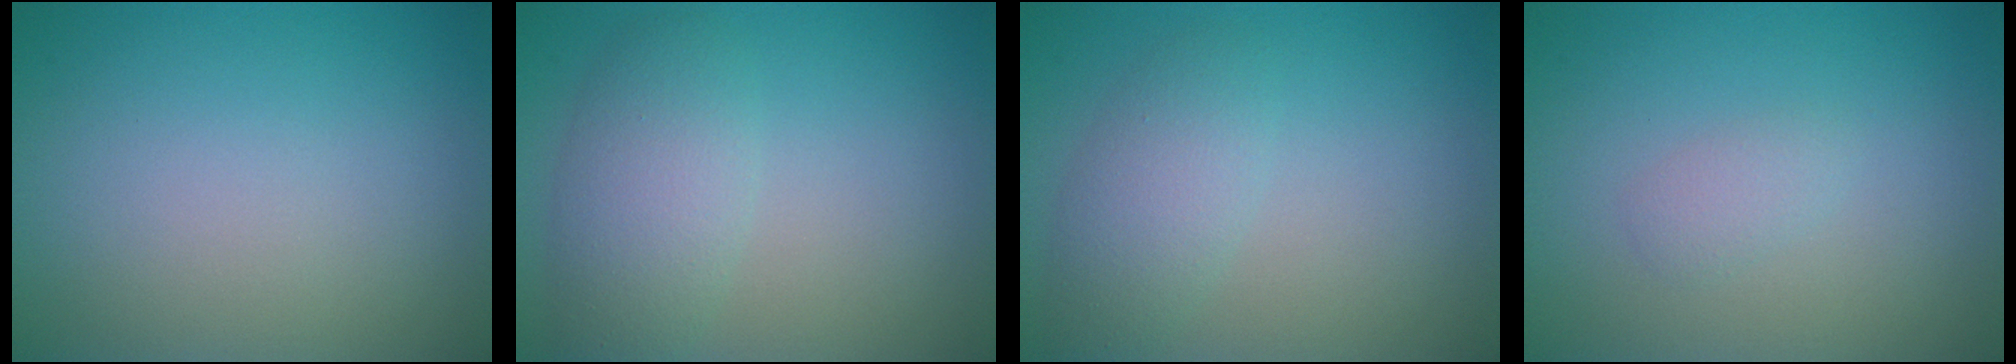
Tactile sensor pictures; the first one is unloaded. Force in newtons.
{"total": 3.8, "press": 3.8, "slide": 0.3}
{"total": 2.9, "press": 2.9, "slide": 0.2}
{"total": 1.1, "press": 1.1, "slide": 0.1}